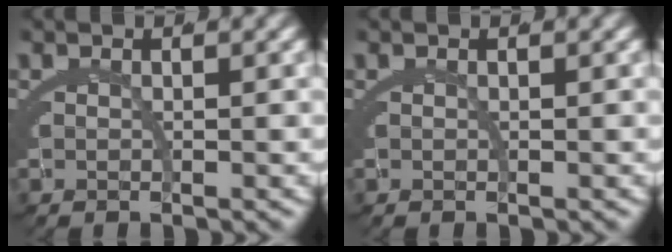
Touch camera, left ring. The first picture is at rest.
{"total": 0.0}